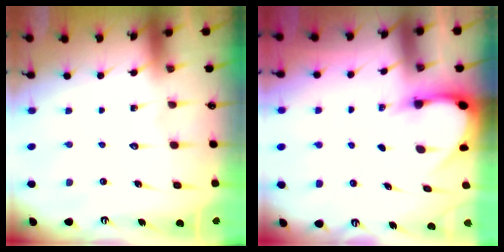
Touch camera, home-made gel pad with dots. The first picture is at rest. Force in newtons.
{"total": 2.9, "press": 2.9, "slide": 0.3}